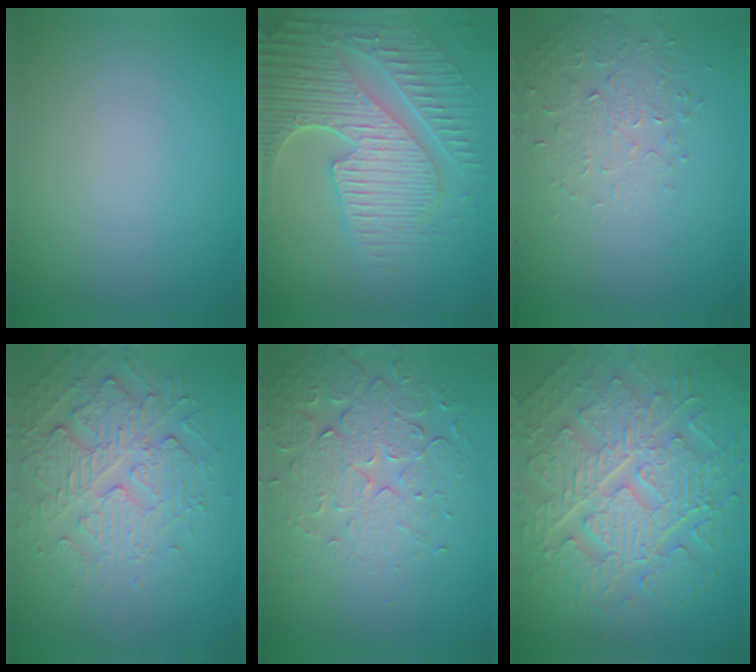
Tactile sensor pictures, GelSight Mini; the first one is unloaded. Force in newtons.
{"total": 8.8, "press": 6.4, "slide": 6.1}
{"total": 1.9, "press": 1.5, "slide": 1.1}
{"total": 4.8, "press": 4.2, "slide": 2.4}
{"total": 5.2, "press": 4.4, "slide": 2.7}
{"total": 10.3, "press": 6.9, "slide": 7.7}